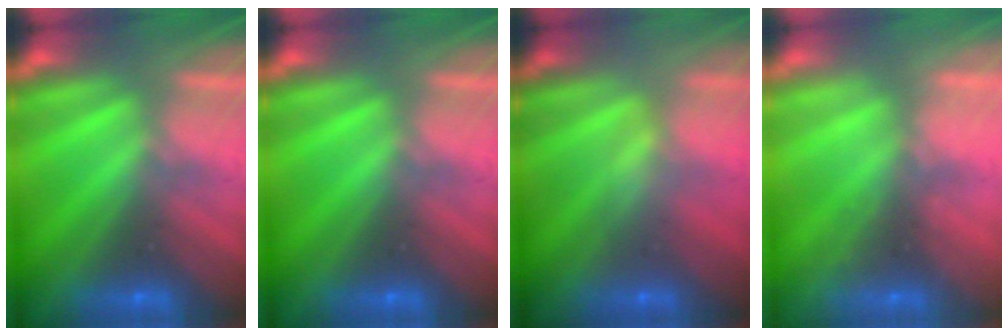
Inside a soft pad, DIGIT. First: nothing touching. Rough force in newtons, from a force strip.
{"total": 0.0}
{"total": 2.1}
{"total": 2.1}